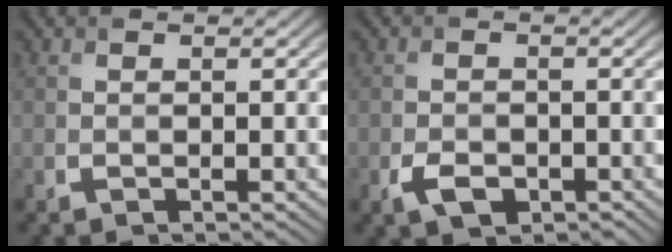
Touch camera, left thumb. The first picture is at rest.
{"total": 2.9, "force": [-1.4, 1.8, 1.7], "torque": [-0.038, -0.007, -0.028]}